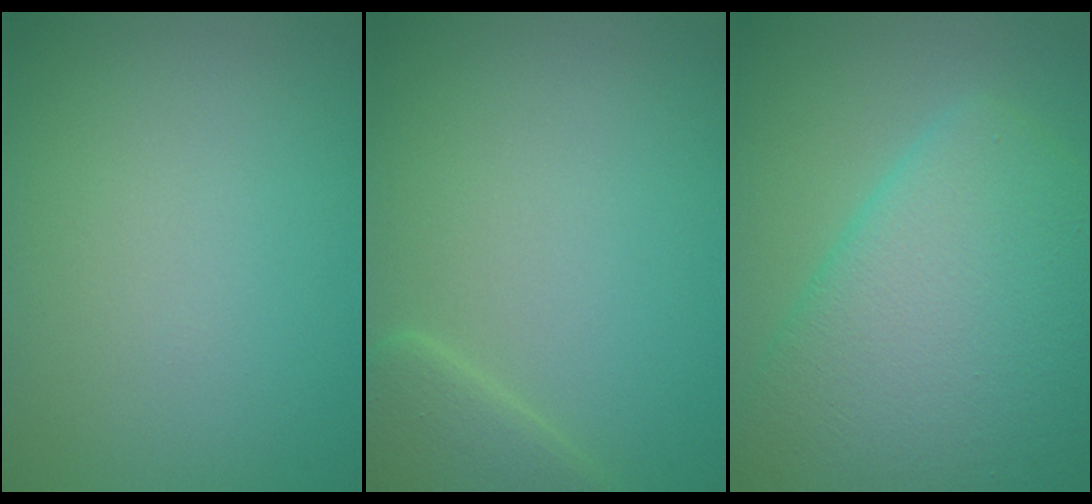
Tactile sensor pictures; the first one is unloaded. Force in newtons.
{"total": 2.6, "press": 2.6, "slide": 0.2}
{"total": 10.4, "press": 10.4, "slide": 0.3}